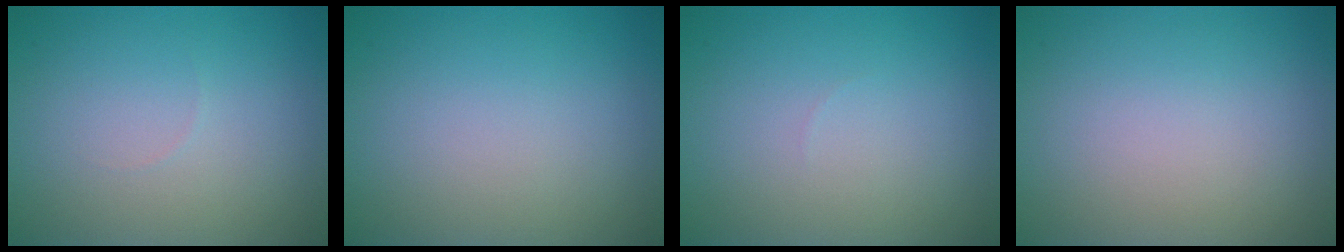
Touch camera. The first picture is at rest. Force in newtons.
{"total": 0.0}
{"total": 0.0}
{"total": 0.0}